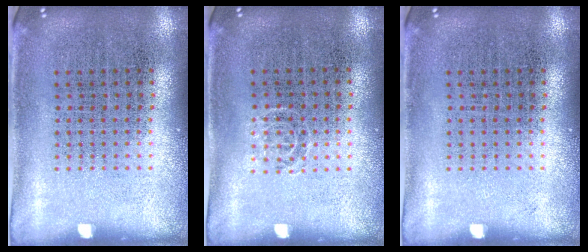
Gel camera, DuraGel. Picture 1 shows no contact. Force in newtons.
{"total": 0.5, "press": 0.4, "slide": 0.3}
{"total": 0.0}